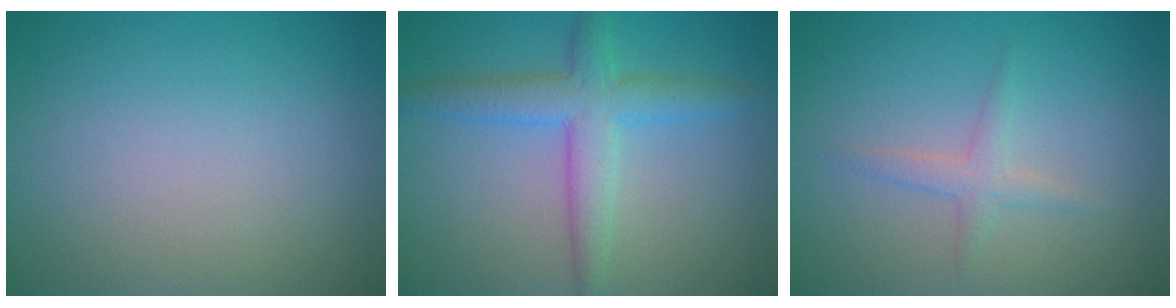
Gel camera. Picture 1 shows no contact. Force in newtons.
{"total": 3.3, "press": 3.3, "slide": 0.2}
{"total": 1.5, "press": 1.5, "slide": 0.1}